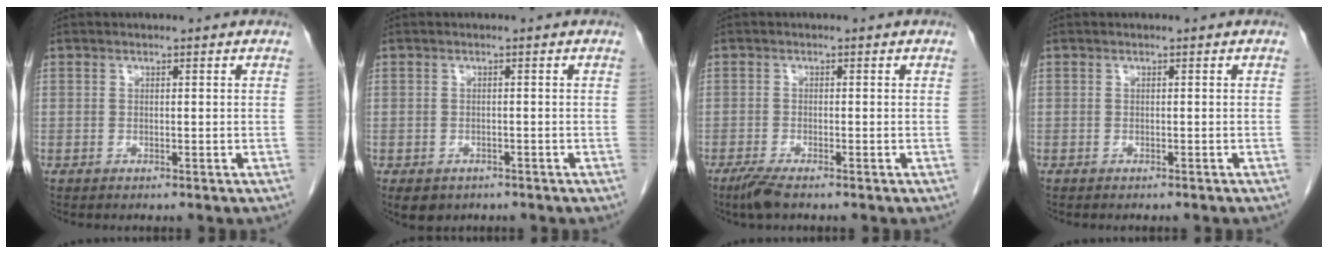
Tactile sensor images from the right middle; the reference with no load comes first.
{"total": 4.0, "force": [-2.9, 2.5, 1.1], "torque": [-0.014, 0.000, -0.036]}
{"total": 3.0, "force": [-2.2, 0.4, 1.9], "torque": [-0.044, -0.008, -0.044]}
{"total": 2.2, "force": [-2.0, 0.5, 0.8], "torque": [-0.013, -0.002, -0.022]}